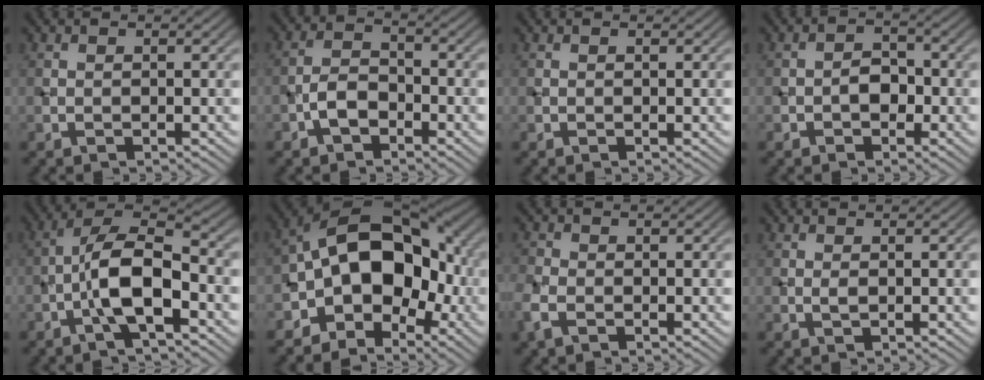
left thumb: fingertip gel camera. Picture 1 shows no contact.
{"total": 3.7, "force": [-2.0, 2.2, 2.2], "torque": [-0.039, 0.008, -0.045]}
{"total": 0.0}
{"total": 2.5, "force": [-0.9, 1.8, 1.6], "torque": [-0.021, 0.008, -0.017]}
{"total": 8.5, "force": [-2.7, 3.1, 7.4], "torque": [-0.133, 0.021, -0.058]}
{"total": 13.0, "force": [-2.7, 8.9, 9.1], "torque": [-0.124, 0.016, -0.065]}
{"total": 3.4, "force": [-1.6, 2.1, 2.1], "torque": [-0.059, -0.006, -0.040]}
{"total": 0.9, "force": [0.1, 0.3, 0.8], "torque": [-0.017, 0.000, 0.002]}